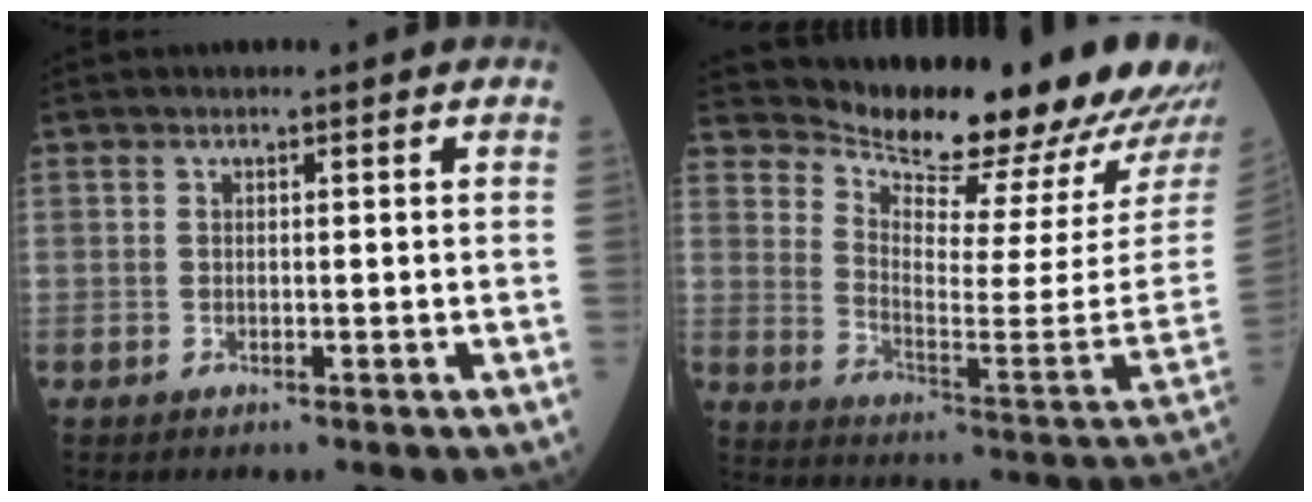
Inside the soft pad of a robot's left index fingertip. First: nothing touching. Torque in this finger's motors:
{"motor_torque": [0.43, -0.57, 0.41, 0.04]}